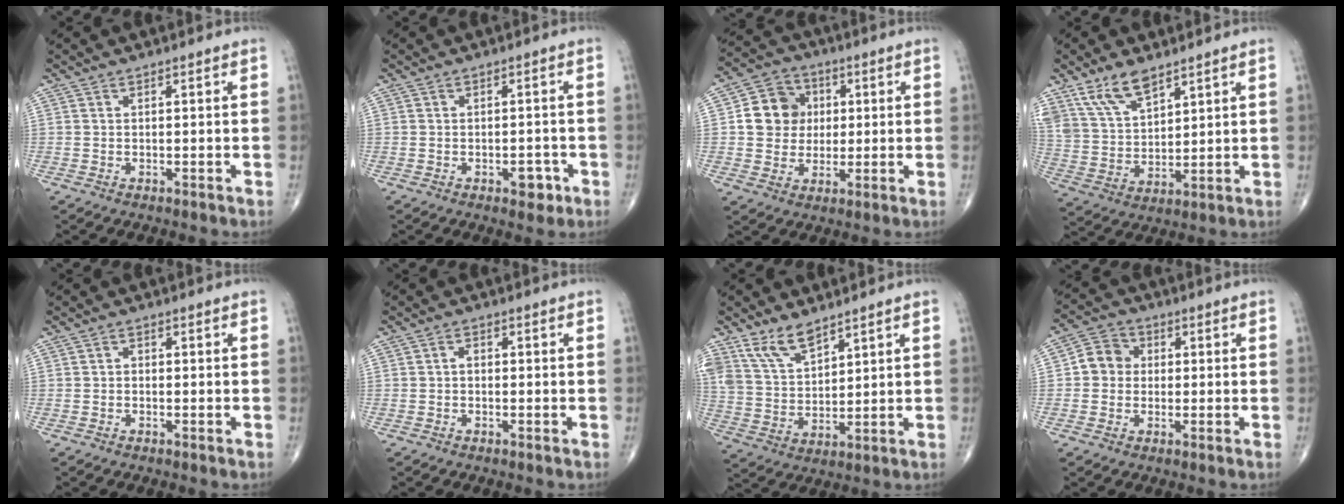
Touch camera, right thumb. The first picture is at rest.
{"total": 3.3, "force": [-1.5, 1.8, 2.2], "torque": [-0.016, 0.009, -0.017]}
{"total": 10.0, "force": [1.4, 8.9, 4.3], "torque": [-0.037, 0.005, 0.019]}
{"total": 9.9, "force": [6.9, 4.4, 5.5], "torque": [-0.095, -0.029, 0.146]}
{"total": 1.0, "force": [-0.3, 0.8, 0.5], "torque": [0.000, 0.003, -0.010]}
{"total": 1.5, "force": [-0.3, 1.2, 1.0], "torque": [-0.008, 0.007, -0.008]}
{"total": 8.4, "force": [6.1, 3.8, 4.3], "torque": [-0.068, -0.032, 0.130]}
{"total": 5.9, "force": [0.1, 5.4, 2.5], "torque": [-0.025, 0.015, -0.009]}